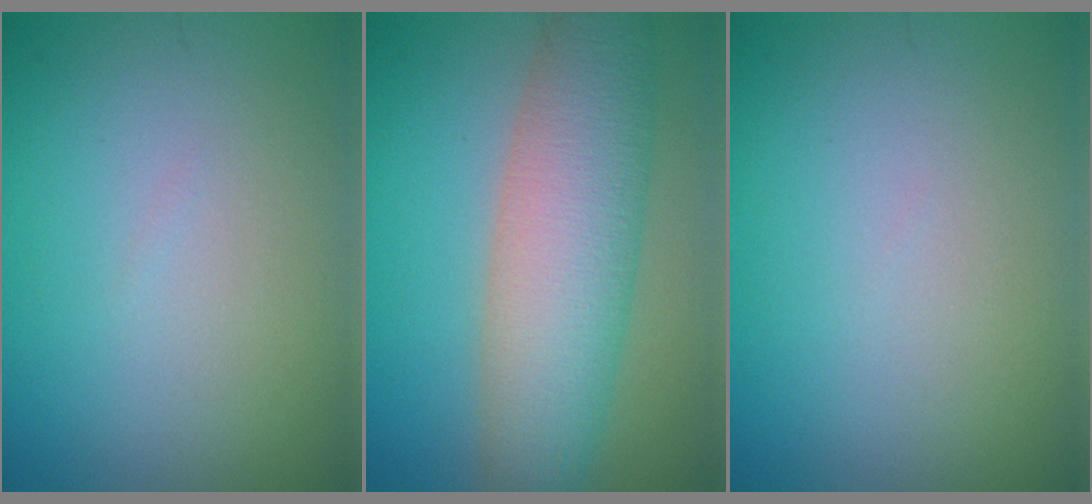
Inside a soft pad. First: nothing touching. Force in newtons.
{"total": 8.5, "press": 8.5, "slide": 0.3}
{"total": 0.0}